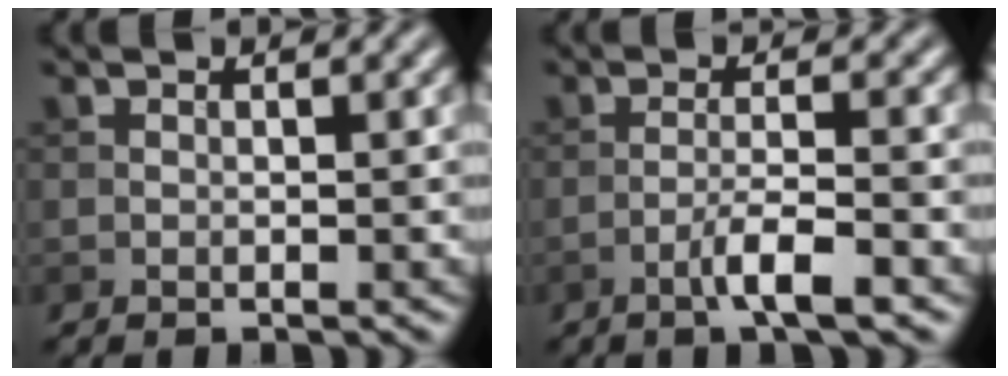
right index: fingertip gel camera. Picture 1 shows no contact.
{"total": 3.5, "force": [-1.8, 0.3, 2.9], "torque": [-0.052, 0.009, -0.040]}